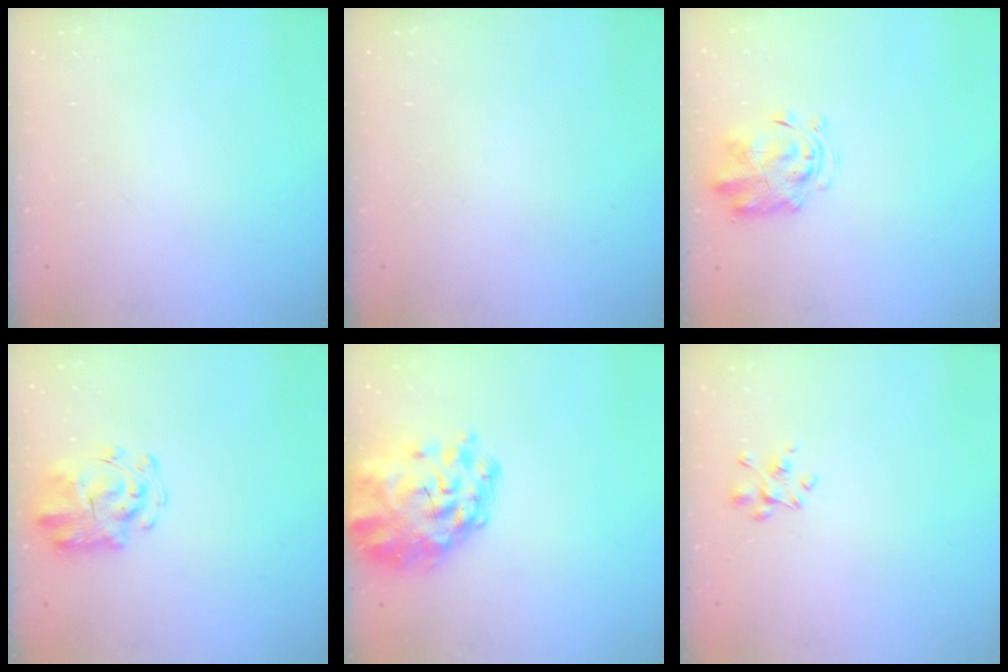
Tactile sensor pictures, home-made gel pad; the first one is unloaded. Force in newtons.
{"total": 0.0}
{"total": 3.0, "press": 2.9, "slide": 0.6}
{"total": 4.9, "press": 4.7, "slide": 1.4}
{"total": 8.2, "press": 7.8, "slide": 2.5}
{"total": 2.4, "press": 2.3, "slide": 0.8}